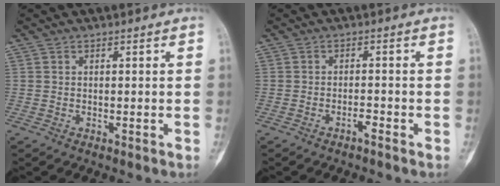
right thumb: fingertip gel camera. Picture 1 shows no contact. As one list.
[{"total": 1.4, "force": [-1.1, 0.3, 0.8], "torque": [-0.012, 0.011, -0.019]}]